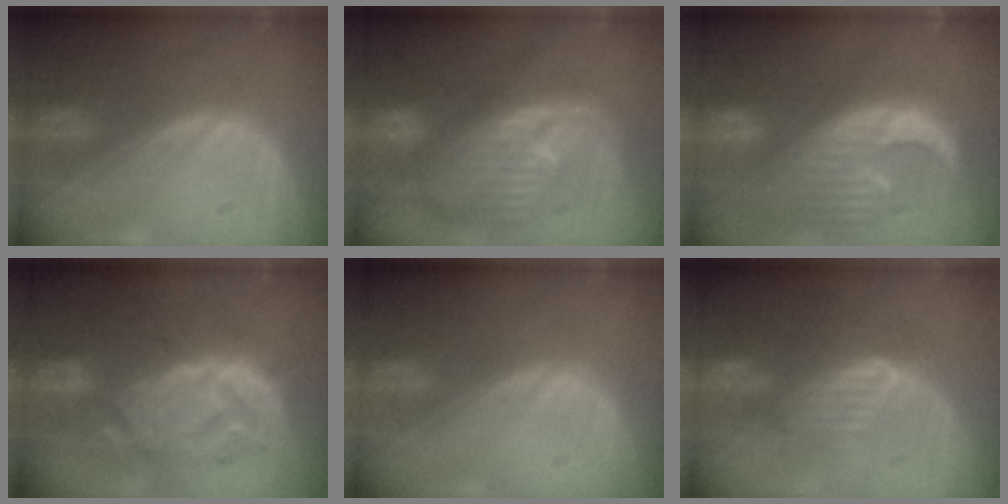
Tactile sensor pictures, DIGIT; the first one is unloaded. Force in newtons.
{"total": 12.4, "press": 10.7, "slide": 6.4}
{"total": 13.6, "press": 11.5, "slide": 7.2}
{"total": 11.0, "press": 10.9, "slide": 0.8}
{"total": 0.0}
{"total": 7.9, "press": 7.3, "slide": 3.1}